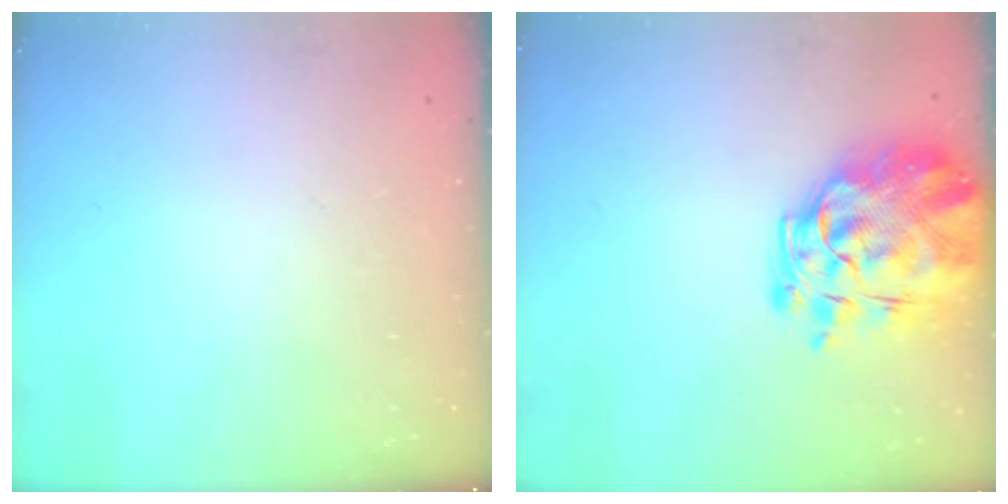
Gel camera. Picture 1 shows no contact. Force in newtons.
{"total": 13.5, "press": 12.8, "slide": 4.3}